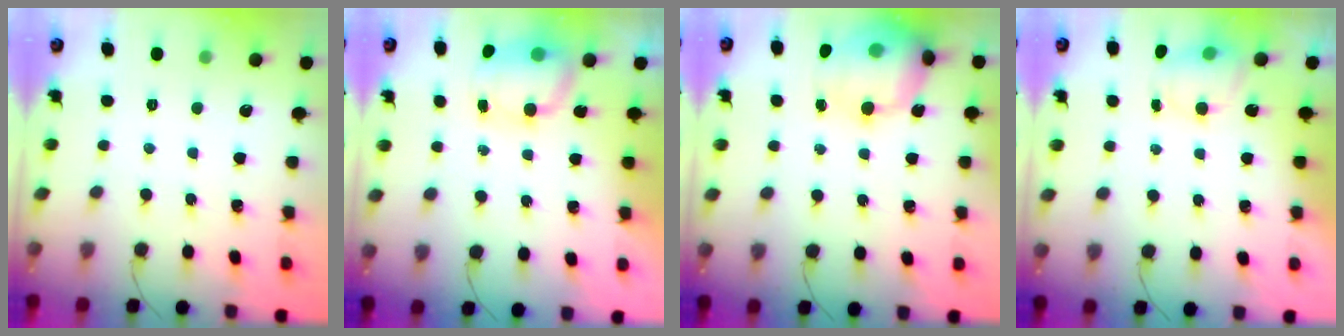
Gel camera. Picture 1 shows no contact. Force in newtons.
{"total": 7.3, "press": 7.2, "slide": 1.7}
{"total": 19.6, "press": 19.4, "slide": 3.3}
{"total": 5.1, "press": 5.0, "slide": 0.7}